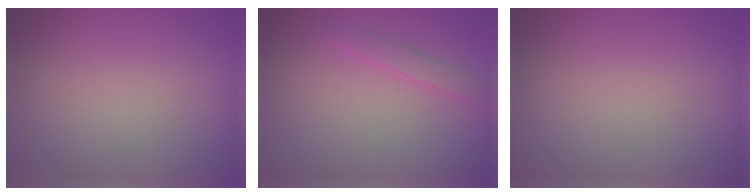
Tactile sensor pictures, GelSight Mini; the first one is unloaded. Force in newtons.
{"total": 1.4, "press": 1.4, "slide": 0.0}
{"total": 0.0}